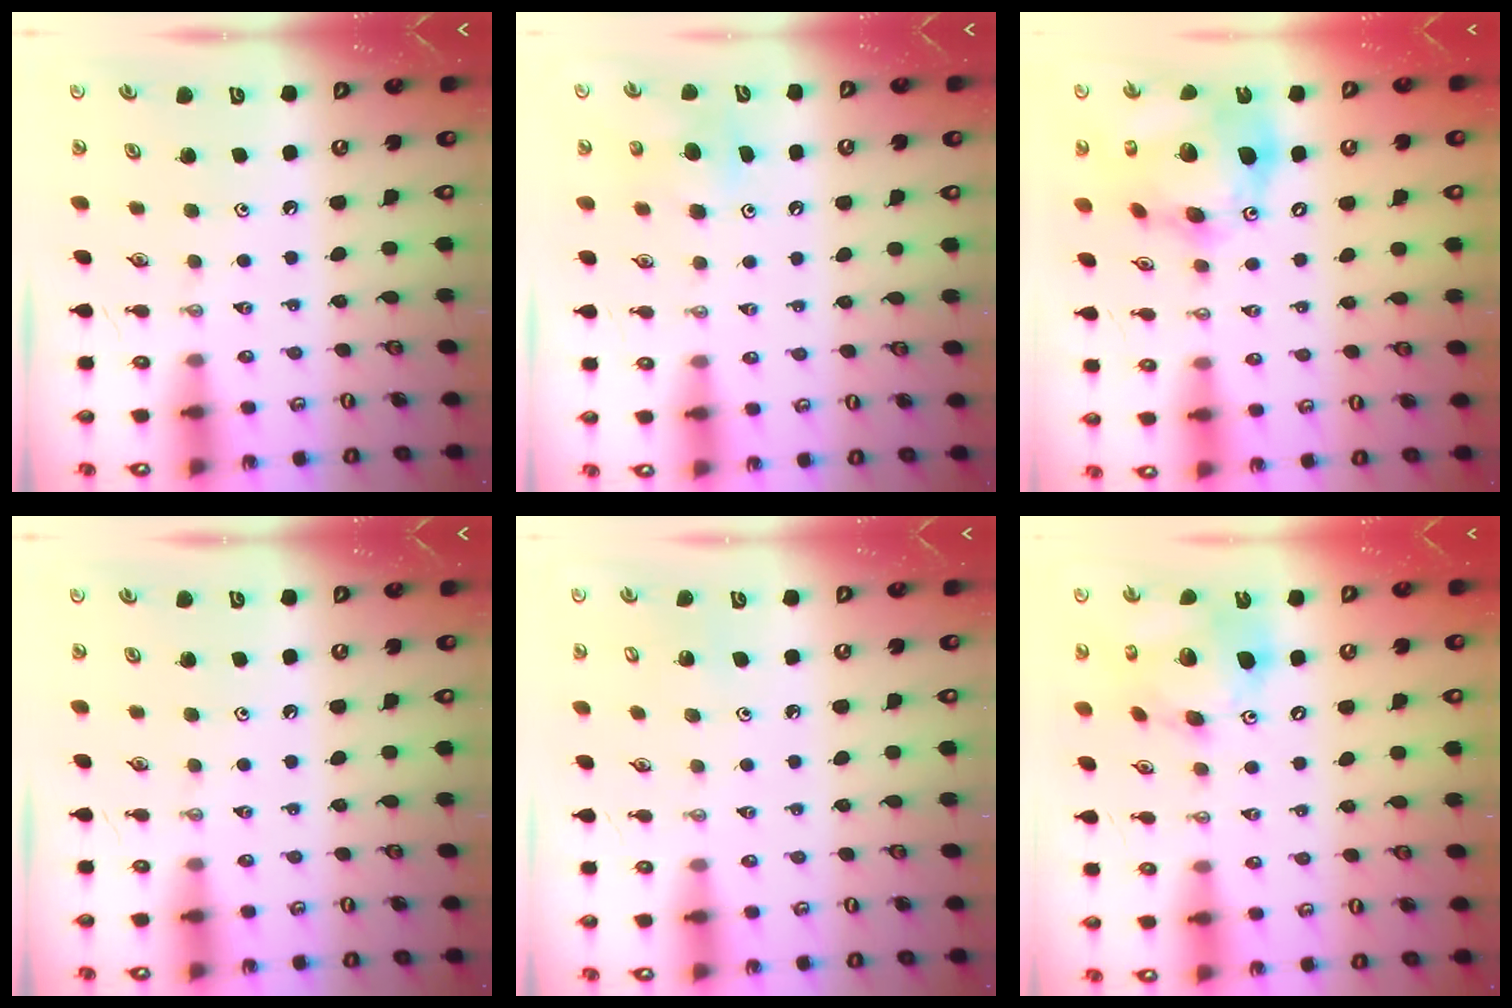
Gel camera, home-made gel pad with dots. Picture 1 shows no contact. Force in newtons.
{"total": 5.4, "press": 5.4, "slide": 0.2}
{"total": 20.6, "press": 20.4, "slide": 2.8}
{"total": 0.0}
{"total": 2.8, "press": 2.8, "slide": 0.2}
{"total": 16.6, "press": 16.4, "slide": 2.6}